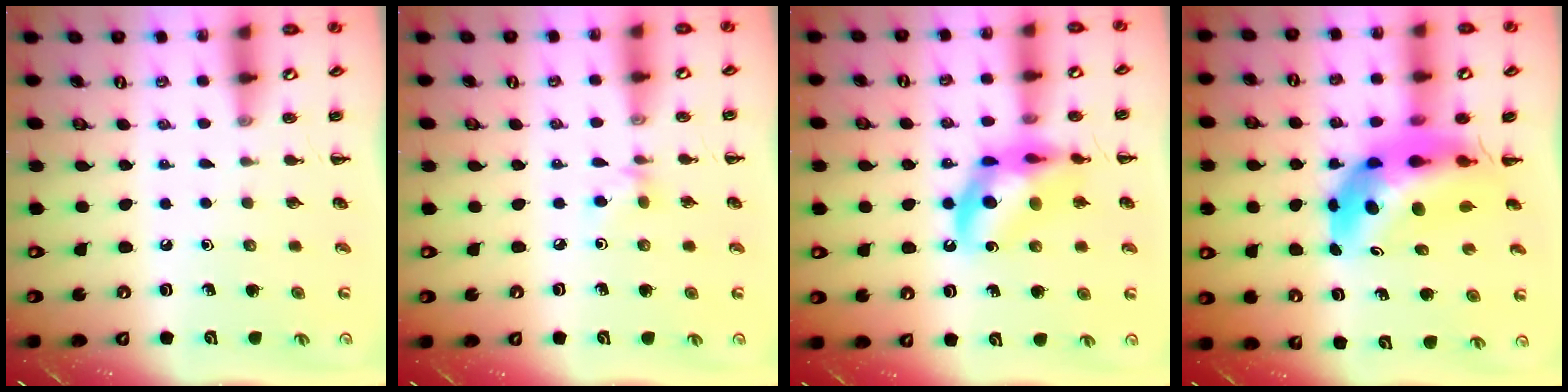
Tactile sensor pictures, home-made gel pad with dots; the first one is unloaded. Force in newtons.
{"total": 3.8, "press": 3.6, "slide": 1.4}
{"total": 14.3, "press": 13.9, "slide": 3.3}
{"total": 11.3, "press": 10.8, "slide": 3.5}